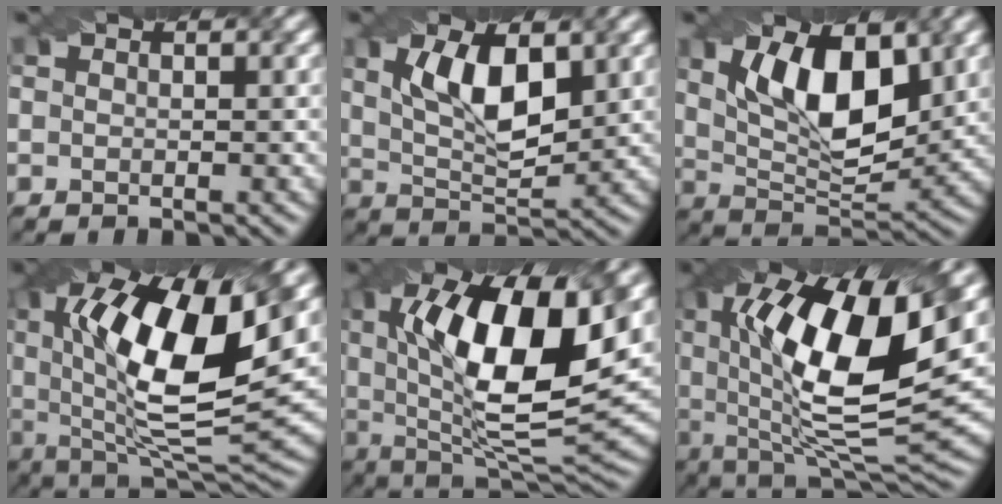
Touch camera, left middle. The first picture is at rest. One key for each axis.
{"total": 7.5, "fx": 2.2, "fy": 3.2, "fz": 6.4, "tx": -0.118, "ty": 0.005, "tz": 0.041}
{"total": 9.4, "fx": 2.9, "fy": 4.4, "fz": 7.8, "tx": -0.134, "ty": 0.000, "tz": 0.047}
{"total": 15.1, "fx": 3.3, "fy": 5.2, "fz": 13.8, "tx": -0.229, "ty": -0.003, "tz": 0.052}
{"total": 14.6, "fx": 3.2, "fy": 5.2, "fz": 13.3, "tx": -0.212, "ty": -0.001, "tz": 0.046}
{"total": 16.3, "fx": 3.7, "fy": 5.5, "fz": 14.9, "tx": -0.252, "ty": -0.004, "tz": 0.056}